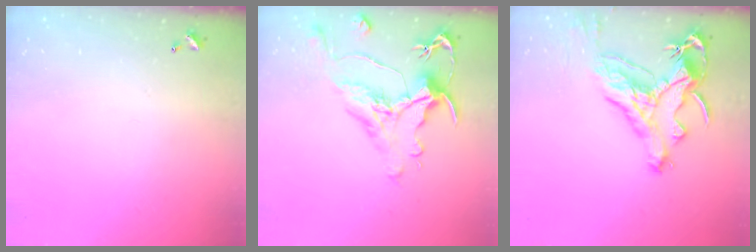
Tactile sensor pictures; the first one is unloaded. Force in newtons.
{"total": 1.7, "press": 0.9, "slide": 1.4}
{"total": 5.6, "press": 5.5, "slide": 1.4}